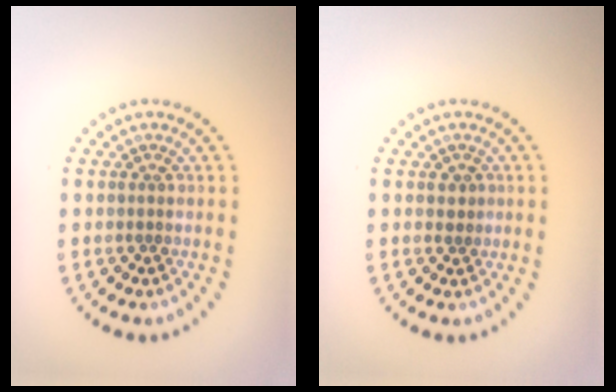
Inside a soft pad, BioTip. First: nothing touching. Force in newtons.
{"total": 0.9, "press": 0.9, "slide": 0.2}